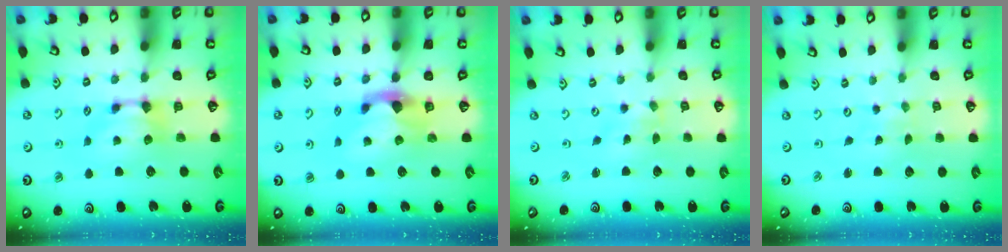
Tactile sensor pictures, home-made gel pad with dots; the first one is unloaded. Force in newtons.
{"total": 2.2, "press": 1.9, "slide": 1.2}
{"total": 4.8, "press": 4.7, "slide": 0.7}
{"total": 6.7, "press": 6.6, "slide": 0.5}